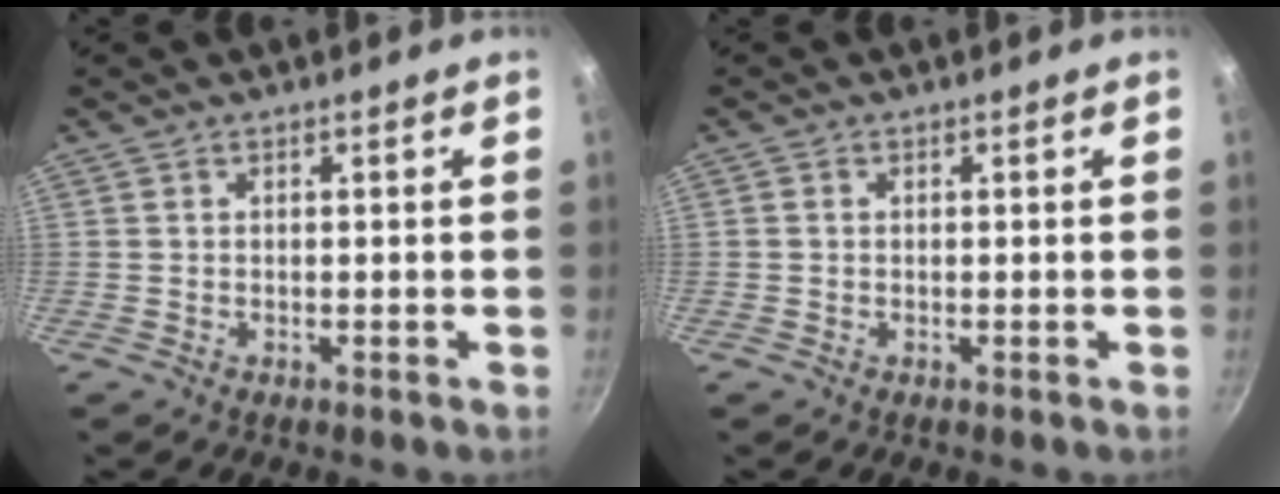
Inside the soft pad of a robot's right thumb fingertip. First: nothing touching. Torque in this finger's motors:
{"motor_torque": [0.13, -0.42, -0.23, -0.20, -0.01]}